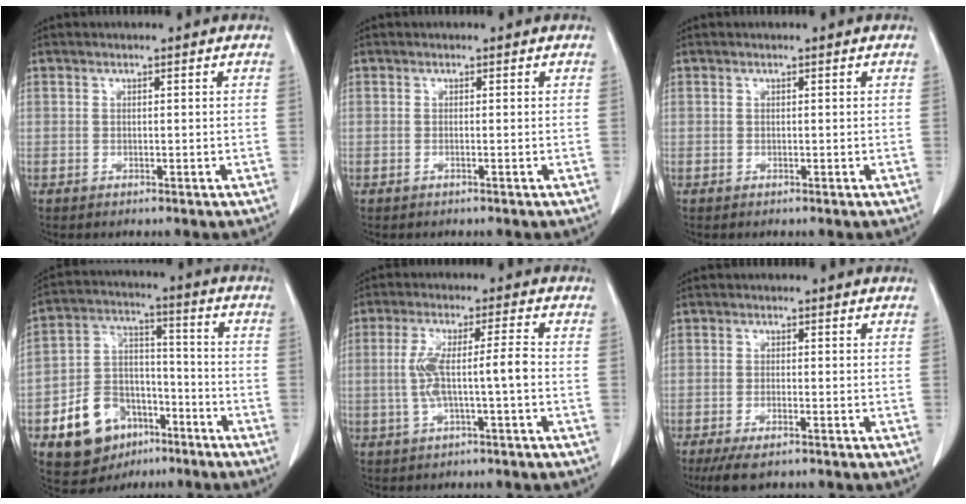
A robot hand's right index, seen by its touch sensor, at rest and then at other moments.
{"total": 0.0}
{"total": 0.0}
{"total": 13.2, "force": [-6.9, 9.2, 6.4], "torque": [-0.124, 0.029, -0.112]}
{"total": 7.0, "force": [-0.9, 0.3, 6.9], "torque": [-0.139, 0.019, -0.013]}
{"total": 4.4, "force": [-3.0, 0.8, 3.1], "torque": [-0.055, -0.011, -0.050]}